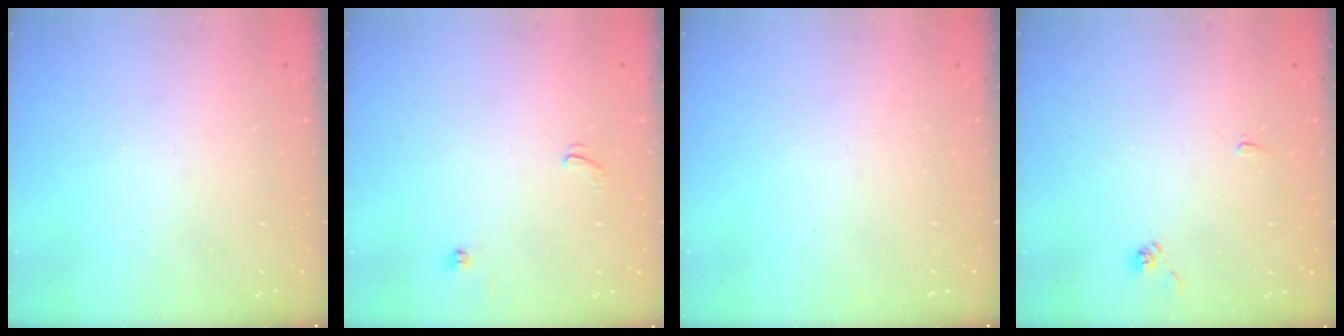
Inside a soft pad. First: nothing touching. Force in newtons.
{"total": 0.0}
{"total": 0.0}
{"total": 2.1, "press": 2.1, "slide": 0.3}